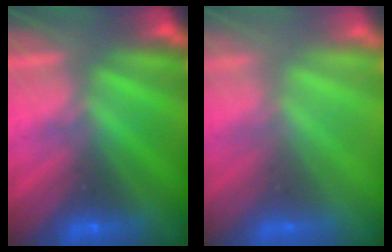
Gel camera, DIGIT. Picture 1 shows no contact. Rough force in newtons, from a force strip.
{"total": 6.2}